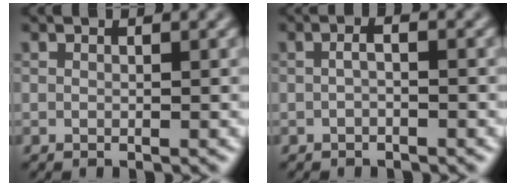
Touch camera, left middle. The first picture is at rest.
{"total": 0.9, "force": [-0.5, 0.0, 0.7], "torque": [-0.021, -0.006, -0.011]}